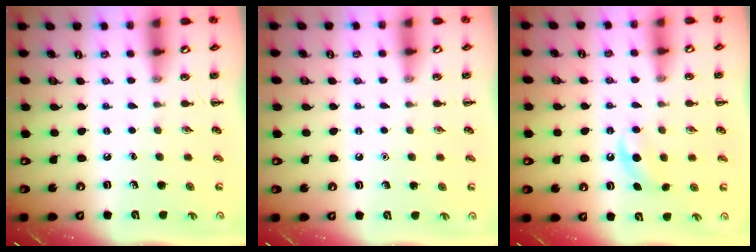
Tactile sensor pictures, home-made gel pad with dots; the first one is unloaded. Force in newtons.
{"total": 1.6, "press": 1.6, "slide": 0.1}
{"total": 4.6, "press": 4.4, "slide": 1.5}